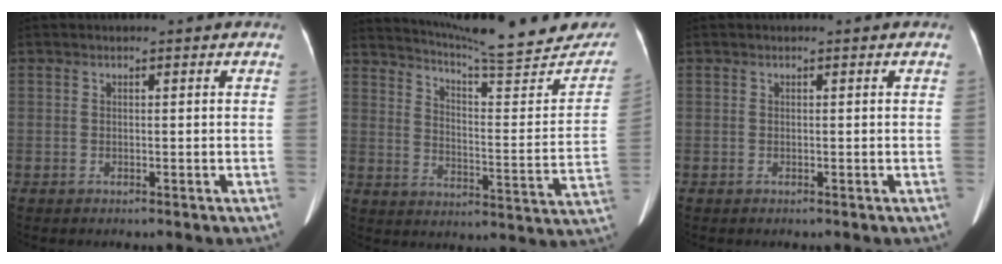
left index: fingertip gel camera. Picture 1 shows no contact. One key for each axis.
{"total": 23.2, "fx": 21.2, "fy": 2.2, "fz": 9.2, "tx": -0.133, "ty": -0.065, "tz": 0.271}
{"total": 0.0}